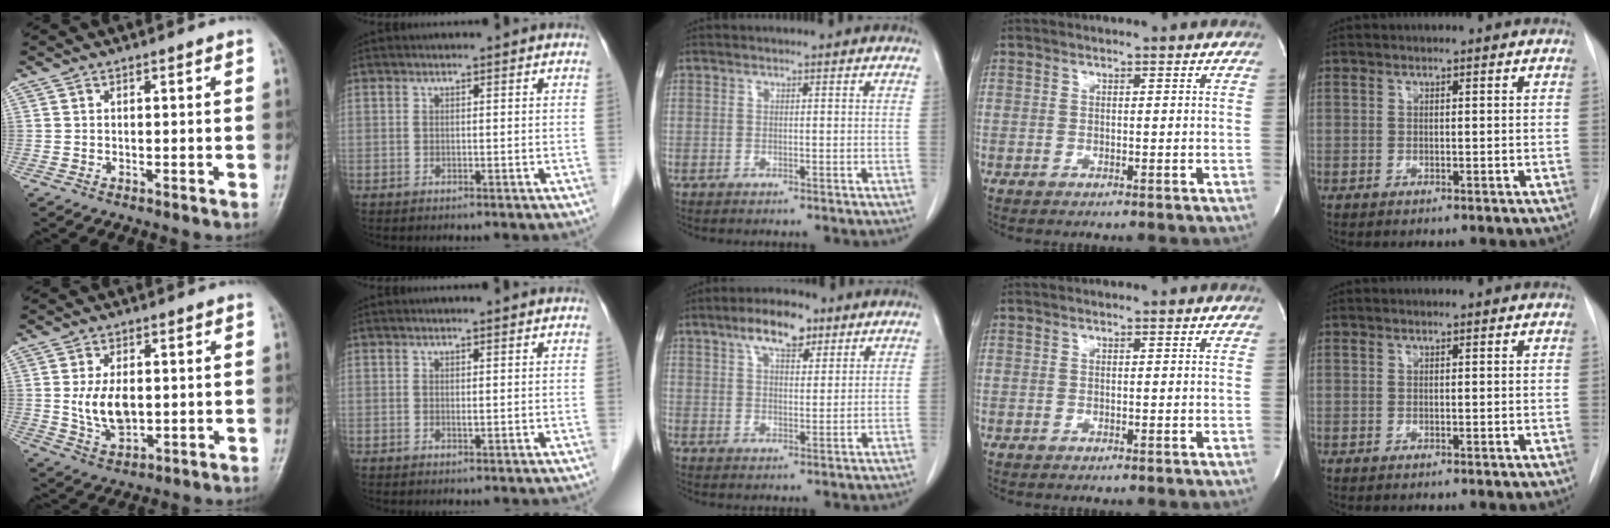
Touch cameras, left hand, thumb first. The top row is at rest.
{"thumb": {"total": 7.8, "force": [0.4, 4.7, 6.2], "torque": [-0.109, -0.007, 0.015]}, "index": {"total": 0.6, "force": [0.3, 0.0, 0.5], "torque": [-0.010, 0.000, 0.003]}, "middle": {"total": 7.4, "force": [4.7, 2.9, 5.0], "torque": [-0.087, 0.012, 0.079]}}